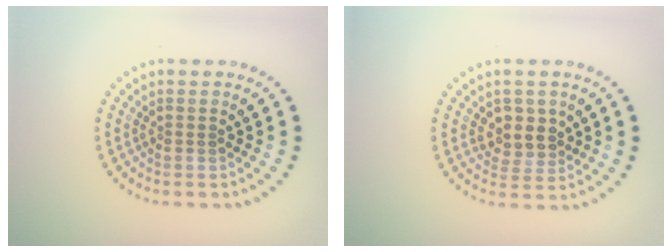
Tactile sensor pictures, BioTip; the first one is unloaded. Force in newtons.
{"total": 2.7, "press": 2.4, "slide": 1.1}